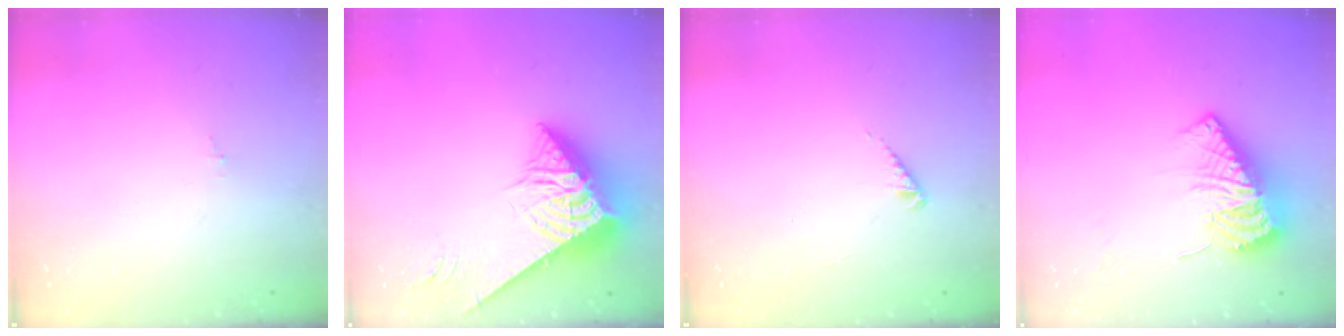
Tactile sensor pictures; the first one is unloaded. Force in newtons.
{"total": 7.2, "press": 7.2, "slide": 0.6}
{"total": 2.5, "press": 2.5, "slide": 0.5}
{"total": 14.6, "press": 14.5, "slide": 1.3}